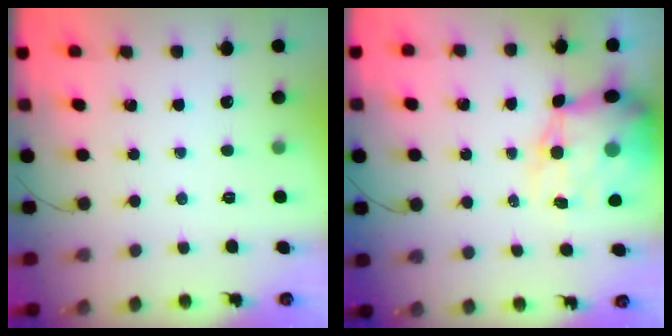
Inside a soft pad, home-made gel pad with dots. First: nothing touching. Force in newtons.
{"total": 15.2, "press": 14.8, "slide": 3.4}